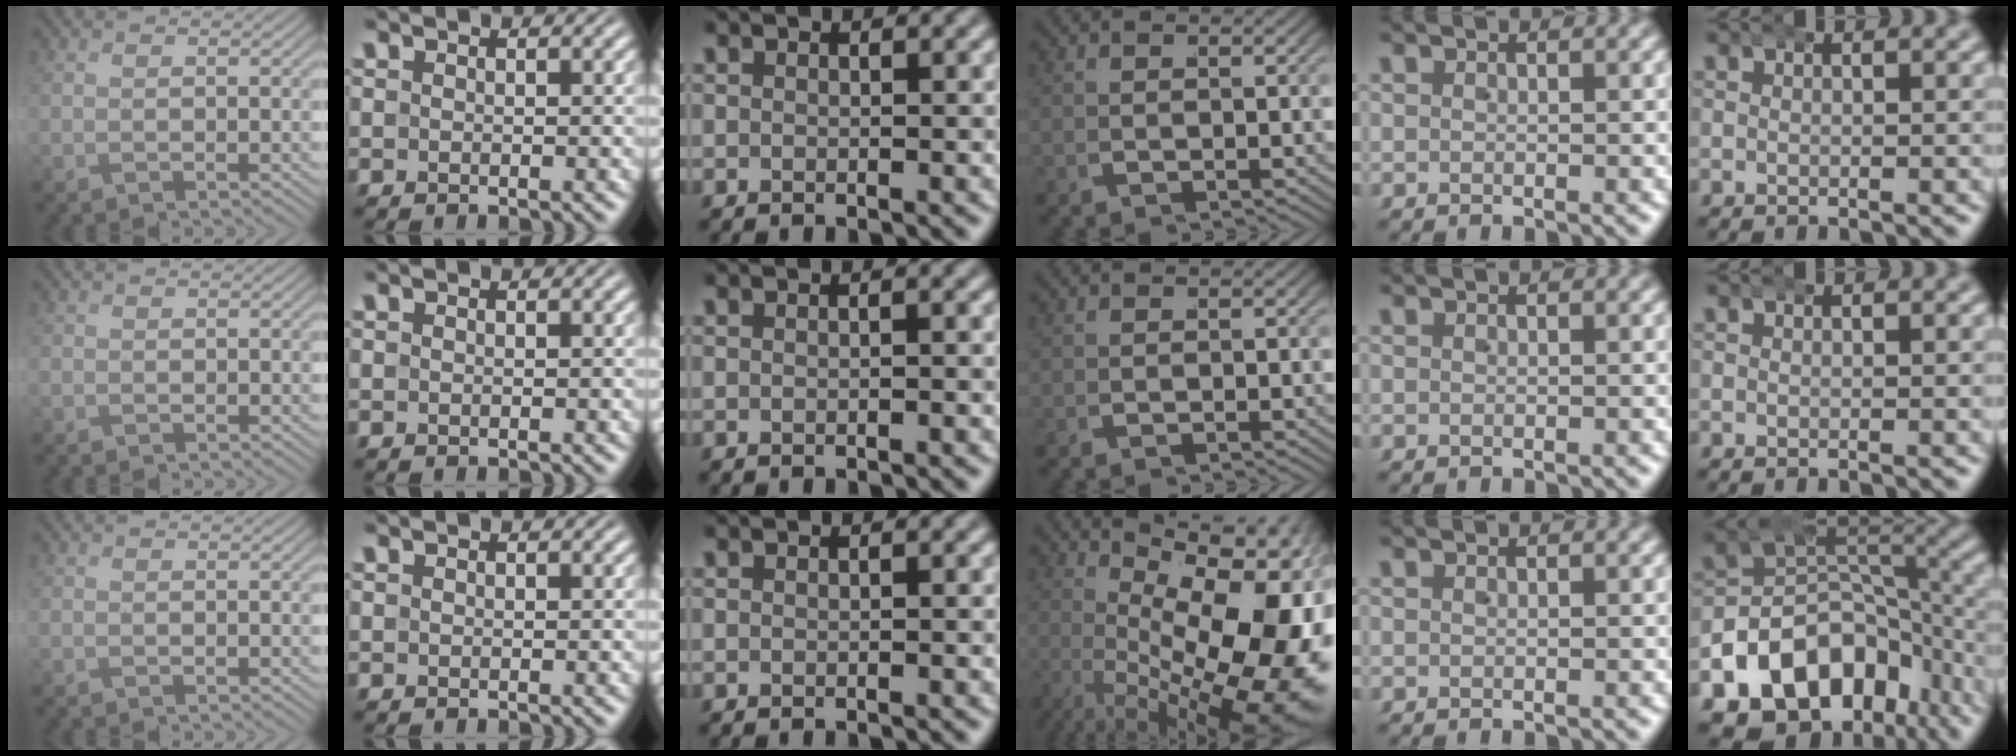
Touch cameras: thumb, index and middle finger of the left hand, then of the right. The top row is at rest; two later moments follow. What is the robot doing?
{"motion": "wrap", "object": "arm wrap"}